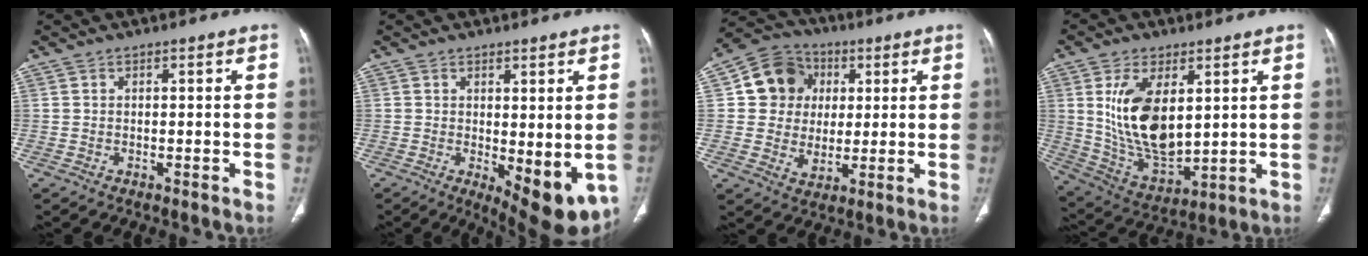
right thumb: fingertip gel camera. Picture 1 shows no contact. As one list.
[{"total": 10.2, "force": [-1.8, 4.0, 9.2], "torque": [-0.106, -0.024, -0.010]}, {"total": 12.5, "force": [2.7, 11.1, 5.0], "torque": [-0.048, 0.001, 0.043]}, {"total": 15.6, "force": [3.6, 8.1, 12.8], "torque": [-0.222, -0.025, 0.085]}]